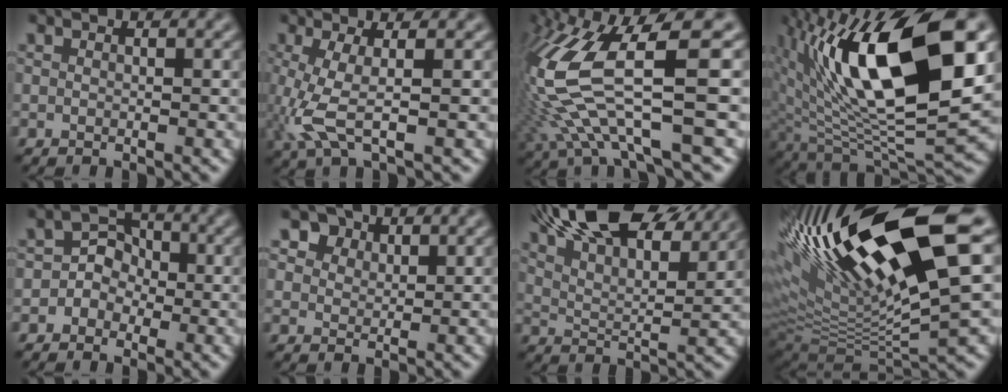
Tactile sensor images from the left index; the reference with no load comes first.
{"total": 3.9, "force": [-0.3, 0.8, 3.8], "torque": [-0.099, -0.007, -0.004]}
{"total": 10.9, "force": [-1.0, 2.7, 10.5], "torque": [-0.234, -0.003, -0.016]}
{"total": 14.9, "force": [3.7, 6.1, 13.1], "torque": [-0.216, -0.008, 0.067]}
{"total": 3.3, "force": [-0.9, 3.0, 1.1], "torque": [0.014, 0.018, -0.034]}
{"total": 4.7, "force": [3.1, 3.0, 1.7], "torque": [-0.050, -0.003, 0.050]}
{"total": 14.0, "force": [10.2, 4.5, 8.4], "torque": [-0.138, 0.033, 0.129]}
{"total": 17.4, "force": [5.0, 3.7, 16.2], "torque": [-0.276, 0.002, 0.088]}